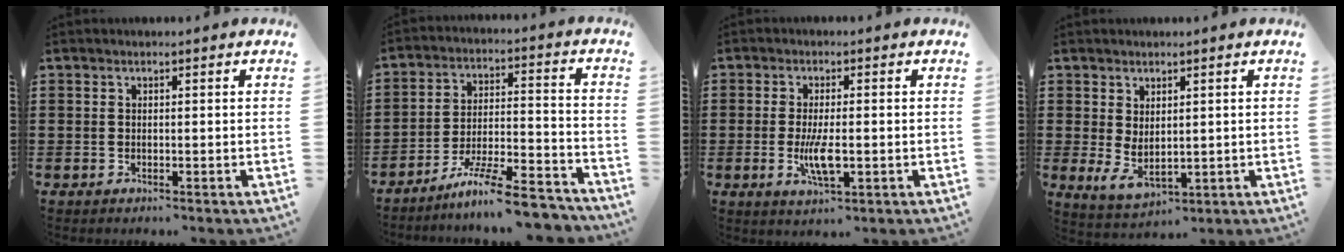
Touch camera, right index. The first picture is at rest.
{"total": 9.8, "force": [-8.3, 0.6, 5.1], "torque": [-0.083, 0.013, -0.159]}
{"total": 5.3, "force": [-1.0, 1.5, 5.0], "torque": [-0.105, -0.008, -0.021]}
{"total": 2.9, "force": [0.5, 1.7, 2.2], "torque": [-0.050, 0.002, 0.010]}